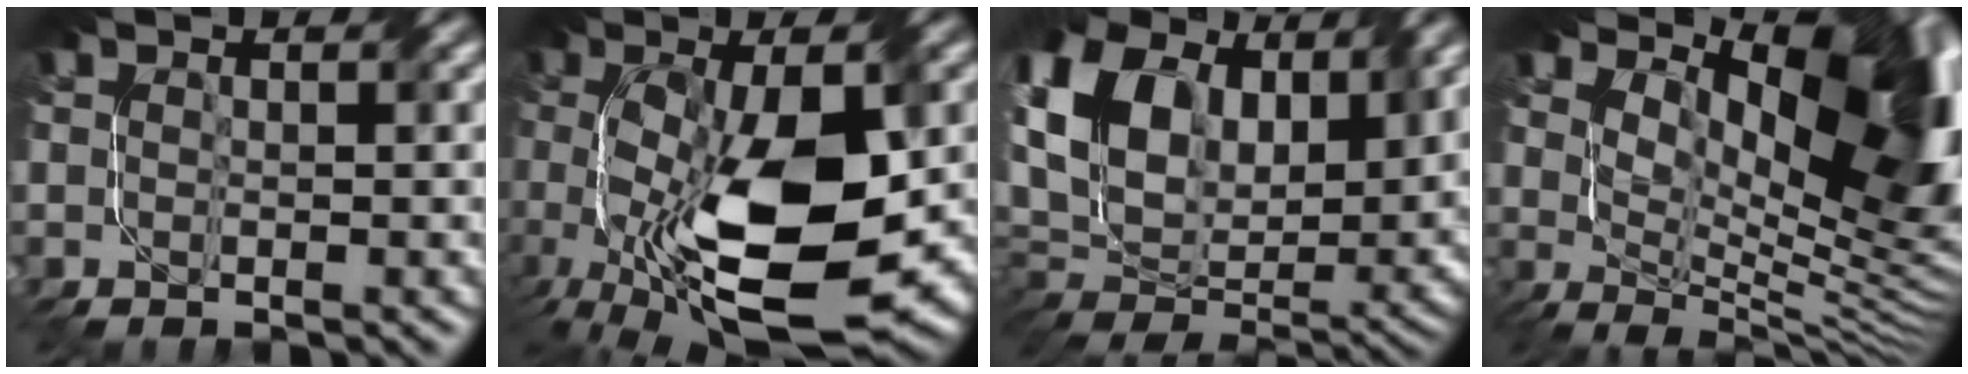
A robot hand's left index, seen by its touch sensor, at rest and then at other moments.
{"total": 12.5, "force": [-1.6, 5.3, 11.2], "torque": [-0.200, -0.023, -0.024]}
{"total": 13.5, "force": [5.8, 9.1, 8.2], "torque": [-0.193, 0.038, 0.100]}
{"total": 14.8, "force": [5.9, 7.5, 11.4], "torque": [-0.158, 0.006, 0.114]}